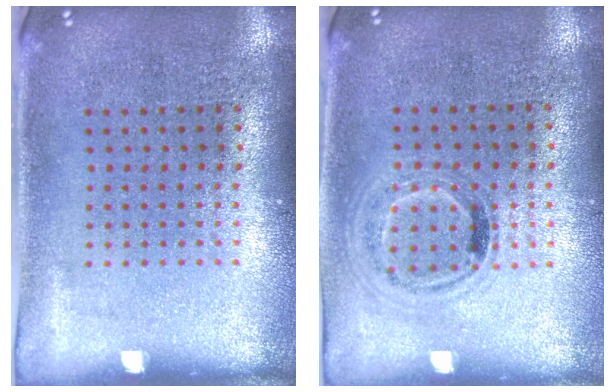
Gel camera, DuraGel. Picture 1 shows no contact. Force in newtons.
{"total": 1.0, "press": 0.9, "slide": 0.4}